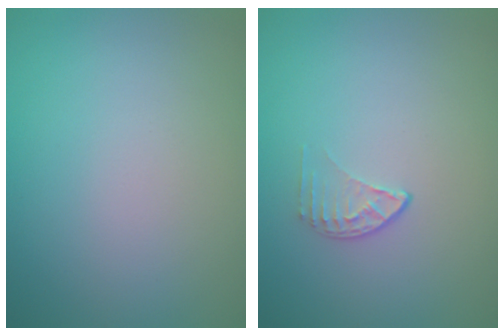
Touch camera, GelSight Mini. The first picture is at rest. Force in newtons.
{"total": 1.1, "press": 0.7, "slide": 0.9}